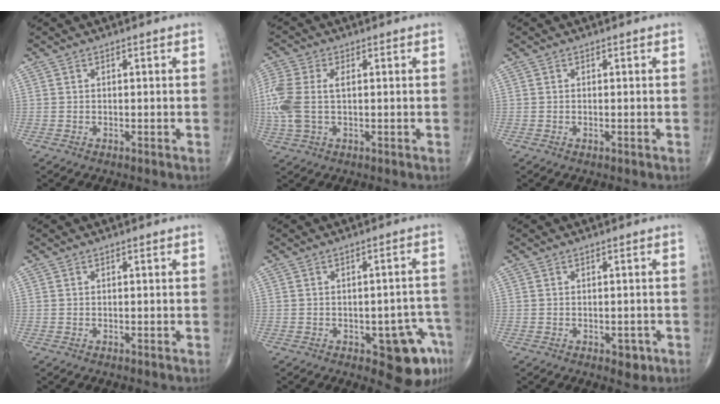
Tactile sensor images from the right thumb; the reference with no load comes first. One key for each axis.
{"total": 9.6, "fx": 0.5, "fy": 5.4, "fz": 7.9, "tx": -0.223, "ty": 0.014, "tz": 0.013}
{"total": 0.0}
{"total": 0.0}
{"total": 9.4, "fx": -4.3, "fy": 3.9, "fz": 7.3, "tx": -0.053, "ty": 0.021, "tz": -0.046}
{"total": 2.3, "fx": -0.9, "fy": 1.4, "fz": 1.5, "tx": -0.005, "ty": 0.001, "tz": -0.009}